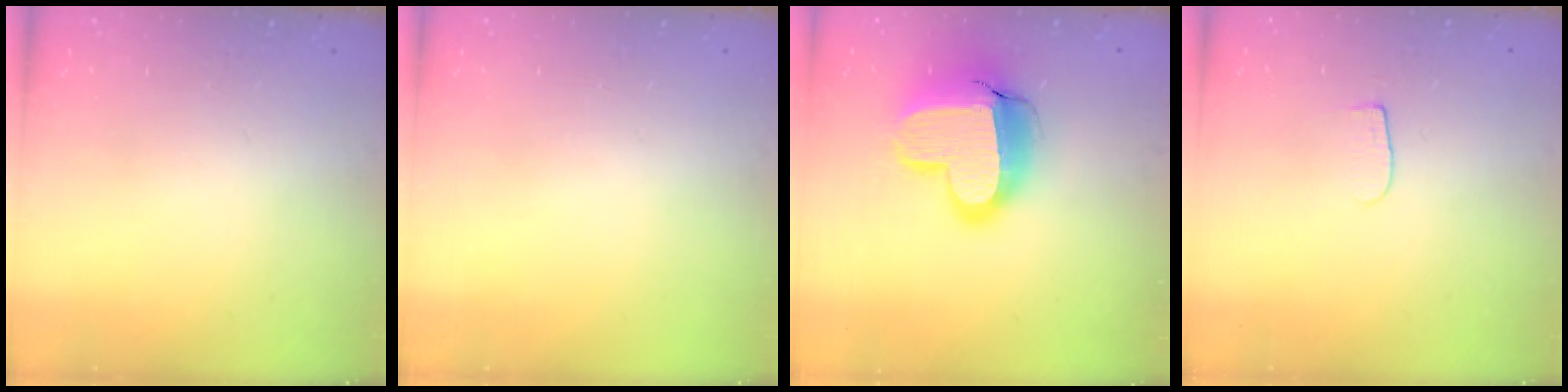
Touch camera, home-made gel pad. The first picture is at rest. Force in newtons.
{"total": 0.0}
{"total": 19.2, "press": 19.2, "slide": 1.5}
{"total": 3.8, "press": 3.8, "slide": 0.5}